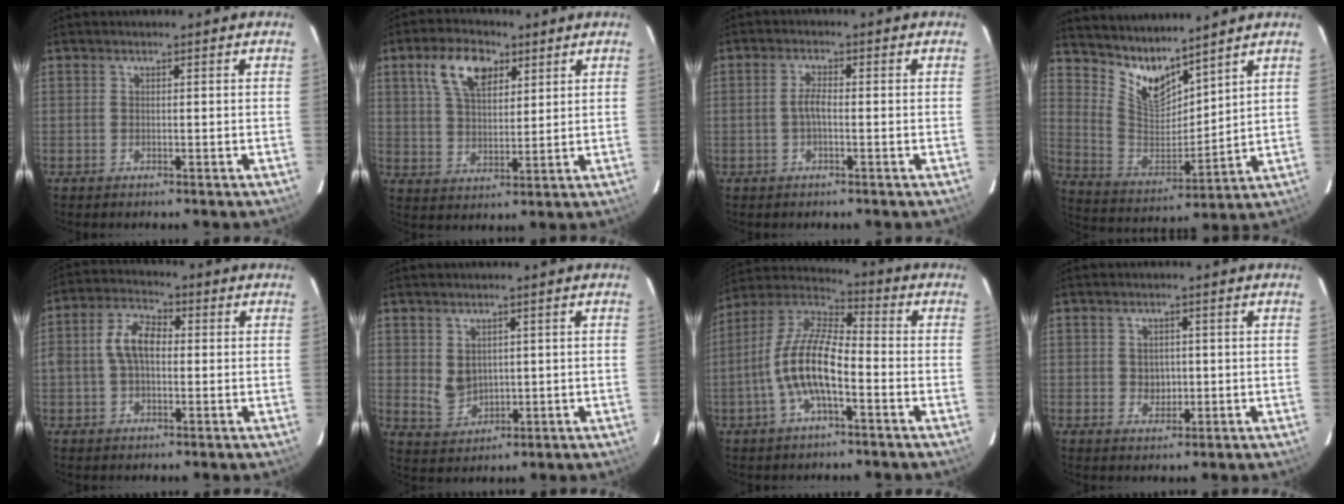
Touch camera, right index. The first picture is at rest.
{"total": 10.0, "force": [5.0, 5.3, 6.9], "torque": [-0.129, 0.021, 0.093]}
{"total": 2.4, "force": [-0.5, 0.6, 2.2], "torque": [-0.048, 0.006, -0.010]}
{"total": 10.6, "force": [9.2, 2.9, 4.4], "torque": [-0.096, -0.015, 0.185]}
{"total": 7.3, "force": [0.1, 4.4, 5.7], "torque": [-0.113, 0.021, 0.000]}
{"total": 4.6, "force": [1.2, 3.8, 2.3], "torque": [-0.041, 0.000, 0.037]}
{"total": 12.6, "force": [-3.9, 4.2, 11.2], "torque": [-0.231, 0.006, -0.078]}
{"total": 2.9, "force": [-0.1, 2.6, 1.3], "torque": [-0.018, 0.003, 0.002]}